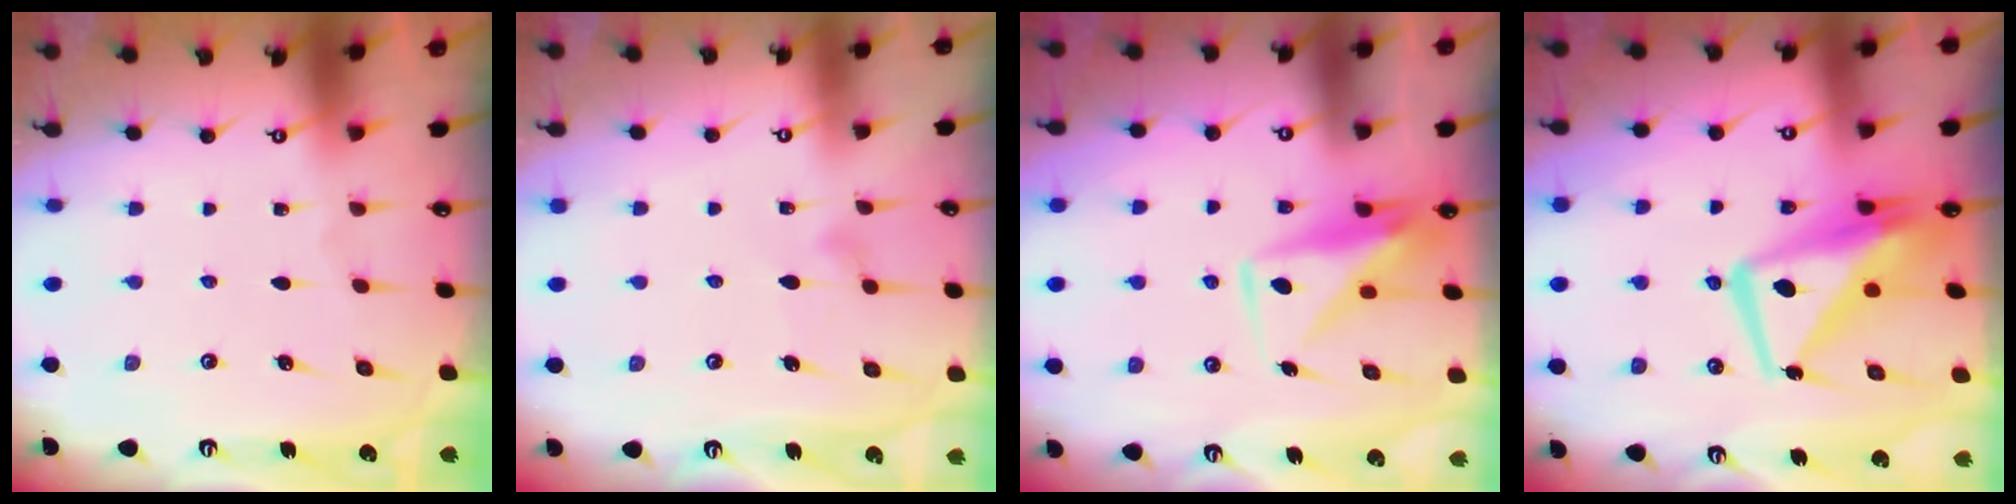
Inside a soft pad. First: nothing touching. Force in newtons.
{"total": 10.4, "press": 10.3, "slide": 0.5}
{"total": 8.6, "press": 8.5, "slide": 1.5}
{"total": 11.0, "press": 10.8, "slide": 1.9}